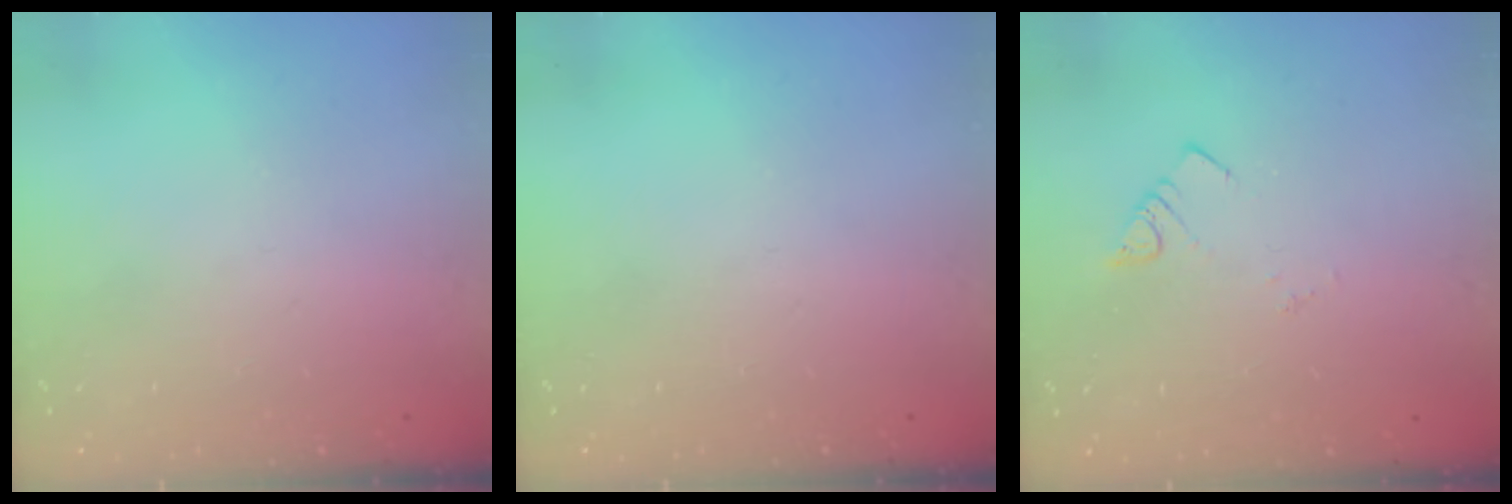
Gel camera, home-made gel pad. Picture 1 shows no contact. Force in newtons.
{"total": 0.0}
{"total": 1.9, "press": 1.9, "slide": 0.1}